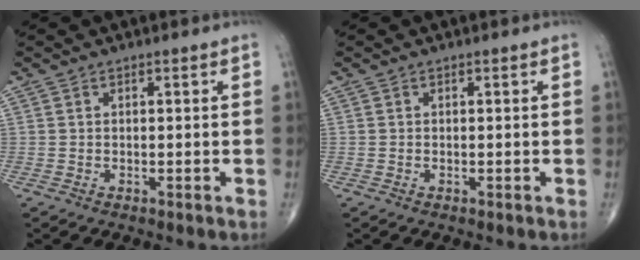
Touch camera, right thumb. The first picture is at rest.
{"total": 0.0}